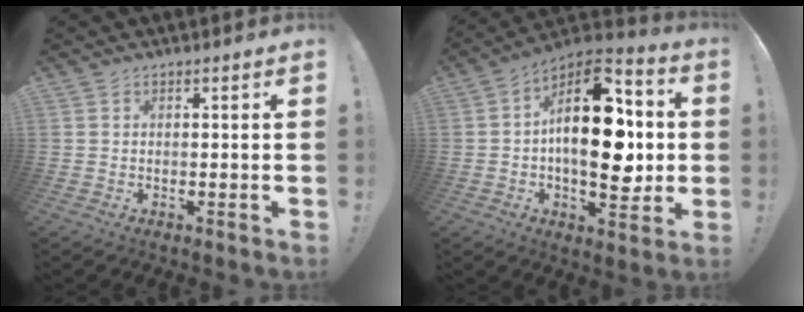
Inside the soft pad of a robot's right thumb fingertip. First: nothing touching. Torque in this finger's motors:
{"motor_torque": [2.50, 2.51, 0.44, 0.02, 0.19]}